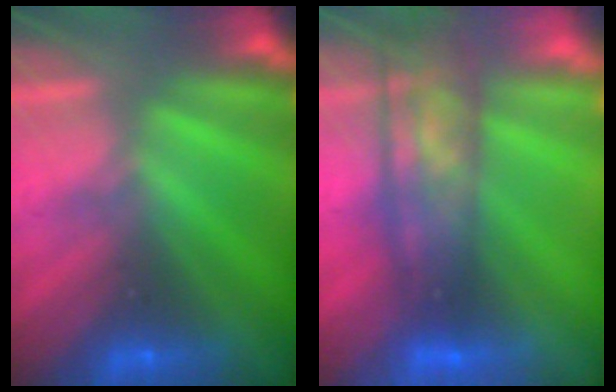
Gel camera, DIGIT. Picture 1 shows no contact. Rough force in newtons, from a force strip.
{"total": 7.3}